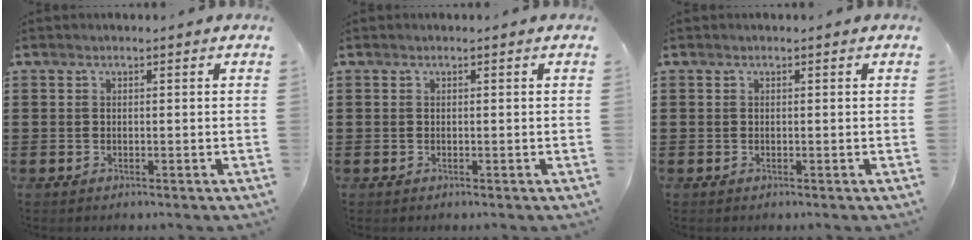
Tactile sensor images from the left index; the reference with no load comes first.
{"total": 0.0}
{"total": 0.0}